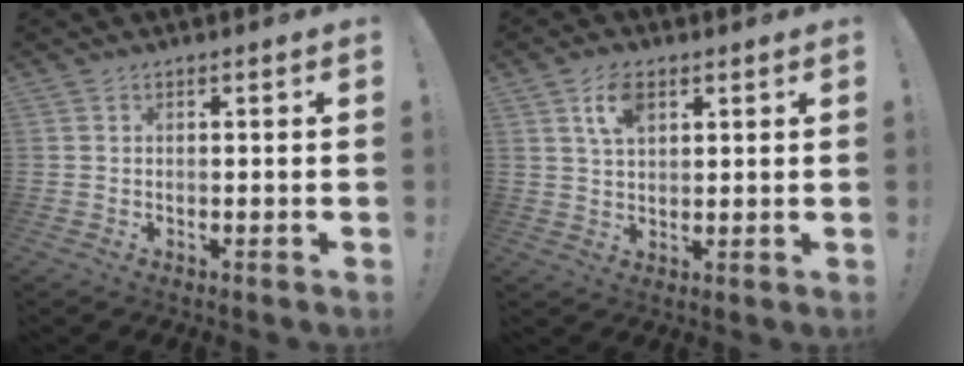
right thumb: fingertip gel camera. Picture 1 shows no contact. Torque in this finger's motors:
{"motor_torque": [-0.53, 0.65, 0.61, 0.23, 0.03]}